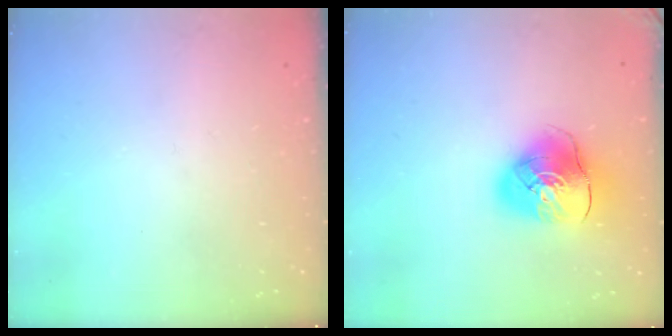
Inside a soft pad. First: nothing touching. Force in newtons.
{"total": 12.7, "press": 12.5, "slide": 1.8}